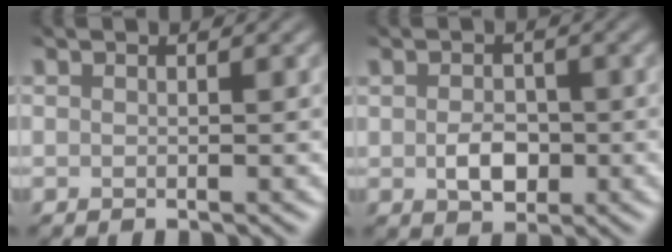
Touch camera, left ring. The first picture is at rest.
{"total": 2.5, "force": [-0.8, 1.9, 1.5], "torque": [-0.028, -0.003, -0.010]}